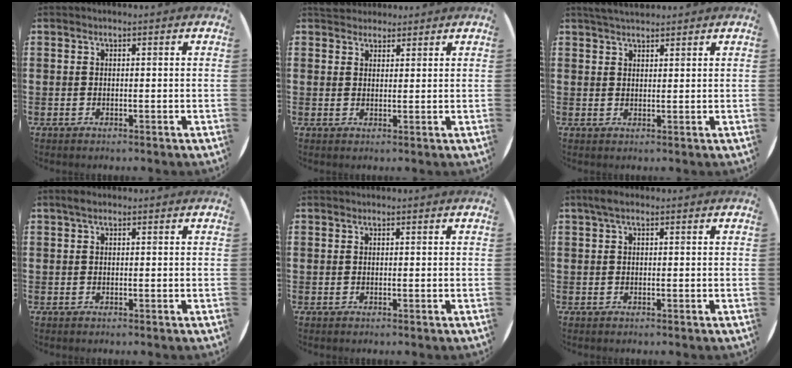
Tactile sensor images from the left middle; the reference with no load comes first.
{"total": 2.6, "force": [2.4, 0.9, -0.1], "torque": [0.007, -0.001, 0.045]}
{"total": 2.8, "force": [2.6, 0.6, 0.6], "torque": [-0.017, 0.000, 0.049]}
{"total": 0.8, "force": [0.4, 0.4, 0.6], "torque": [-0.011, 0.006, 0.006]}
{"total": 0.0}
{"total": 1.2, "force": [0.5, 0.5, 1.0], "torque": [-0.021, 0.006, 0.007]}